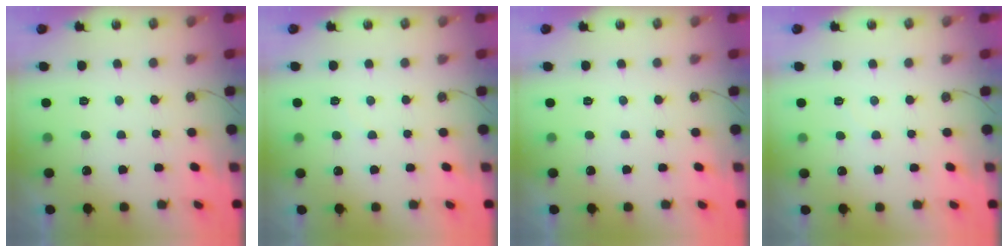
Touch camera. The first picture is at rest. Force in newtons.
{"total": 4.2, "press": 4.2, "slide": 0.5}
{"total": 0.0}
{"total": 4.0, "press": 3.9, "slide": 0.6}